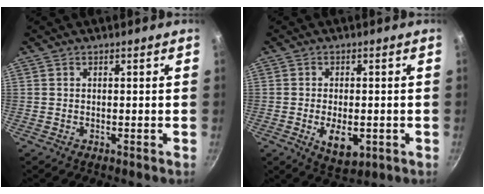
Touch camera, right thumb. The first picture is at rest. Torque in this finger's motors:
{"motor_torque": [-0.58, 0.09, -0.05, 0.02, 0.03]}